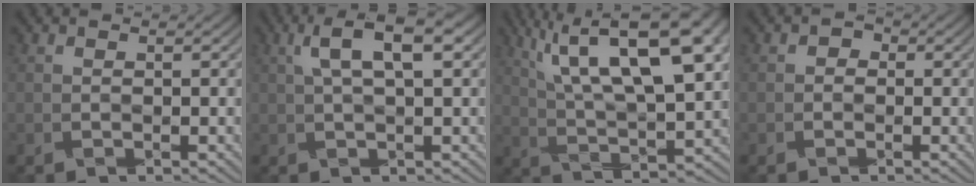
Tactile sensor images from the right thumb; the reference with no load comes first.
{"total": 5.9, "force": [2.1, 1.4, 5.3], "torque": [-0.089, 0.014, 0.037]}
{"total": 18.5, "force": [8.8, 6.3, 15.0], "torque": [-0.258, 0.039, 0.149]}
{"total": 0.9, "force": [-0.2, 0.8, 0.4], "torque": [-0.004, -0.001, -0.006]}